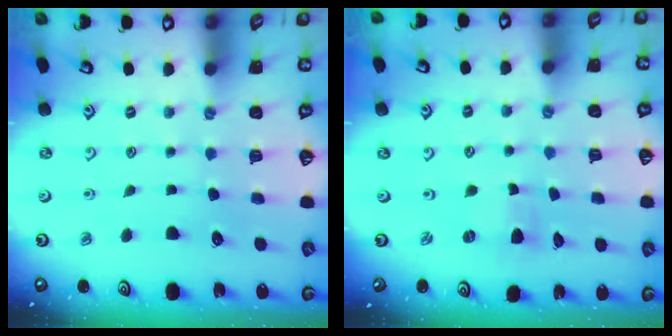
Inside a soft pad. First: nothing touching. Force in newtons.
{"total": 0.0}